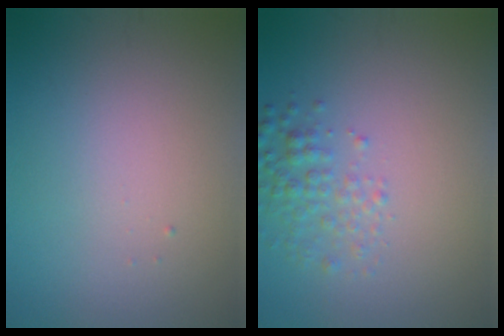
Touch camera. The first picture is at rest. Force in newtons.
{"total": 2.3, "press": 2.3, "slide": 0.1}